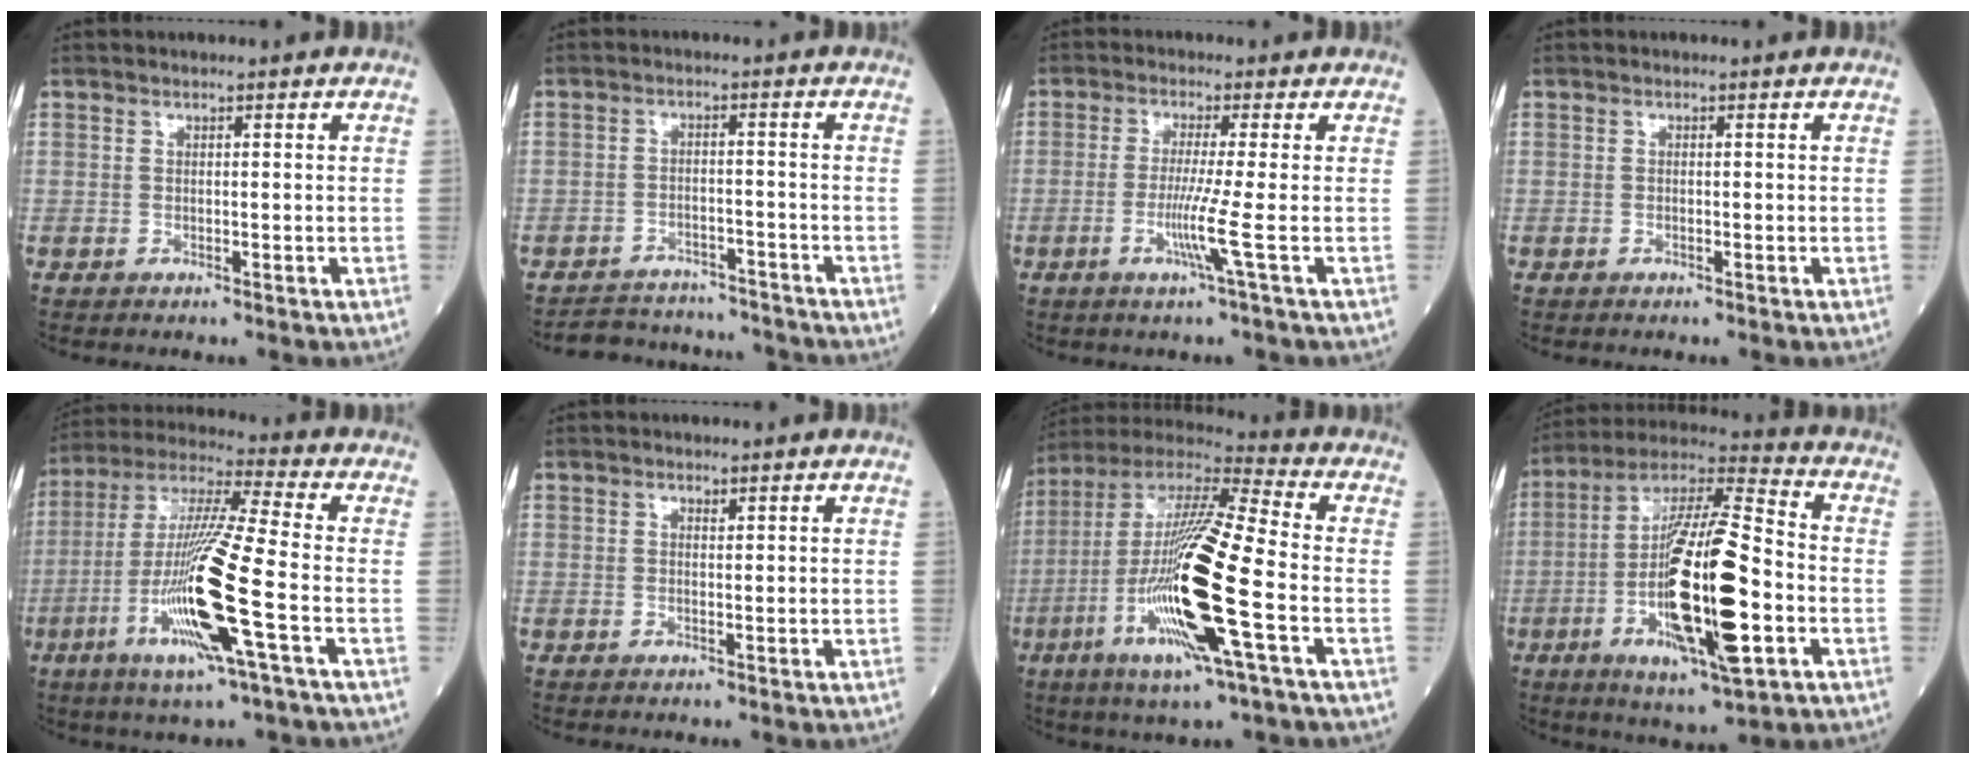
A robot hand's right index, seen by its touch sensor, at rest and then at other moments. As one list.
[{"total": 9.8, "force": [-9.2, 3.0, 1.2], "torque": [-0.017, 0.020, -0.131]}, {"total": 5.1, "force": [-1.3, -1.7, 4.6], "torque": [-0.096, -0.015, -0.028]}, {"total": 0.0}, {"total": 18.1, "force": [-5.4, 0.2, 17.2], "torque": [-0.360, -0.024, -0.107]}, {"total": 0.7, "force": [0.5, 0.2, 0.4], "torque": [-0.011, 0.000, 0.011]}, {"total": 23.1, "force": [-5.9, 1.9, 22.2], "torque": [-0.474, -0.035, -0.115]}, {"total": 21.9, "force": [-5.0, 3.8, 21.0], "torque": [-0.406, -0.011, -0.086]}]